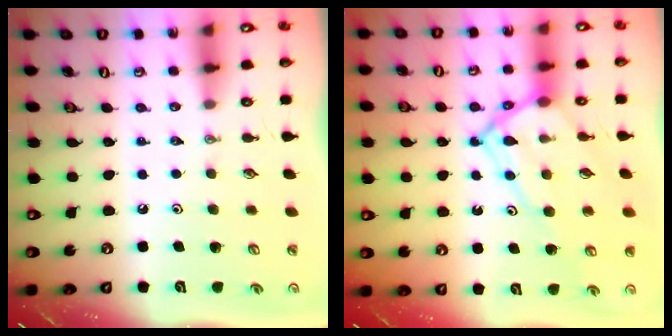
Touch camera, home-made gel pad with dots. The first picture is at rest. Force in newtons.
{"total": 13.7, "press": 13.6, "slide": 2.0}